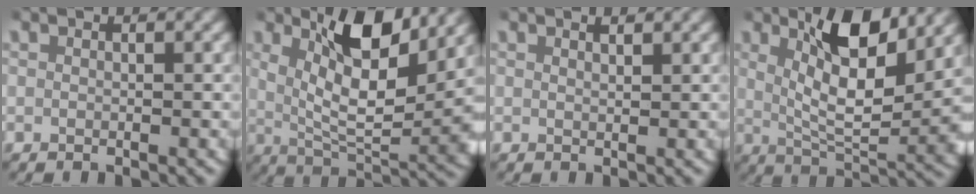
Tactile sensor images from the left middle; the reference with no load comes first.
{"total": 10.0, "force": [3.2, 3.9, 8.7], "torque": [-0.138, -0.012, 0.057]}
{"total": 0.9, "force": [0.9, -0.1, 0.4], "torque": [-0.004, -0.004, 0.015]}
{"total": 9.2, "force": [3.1, 3.1, 8.1], "torque": [-0.128, -0.012, 0.053]}